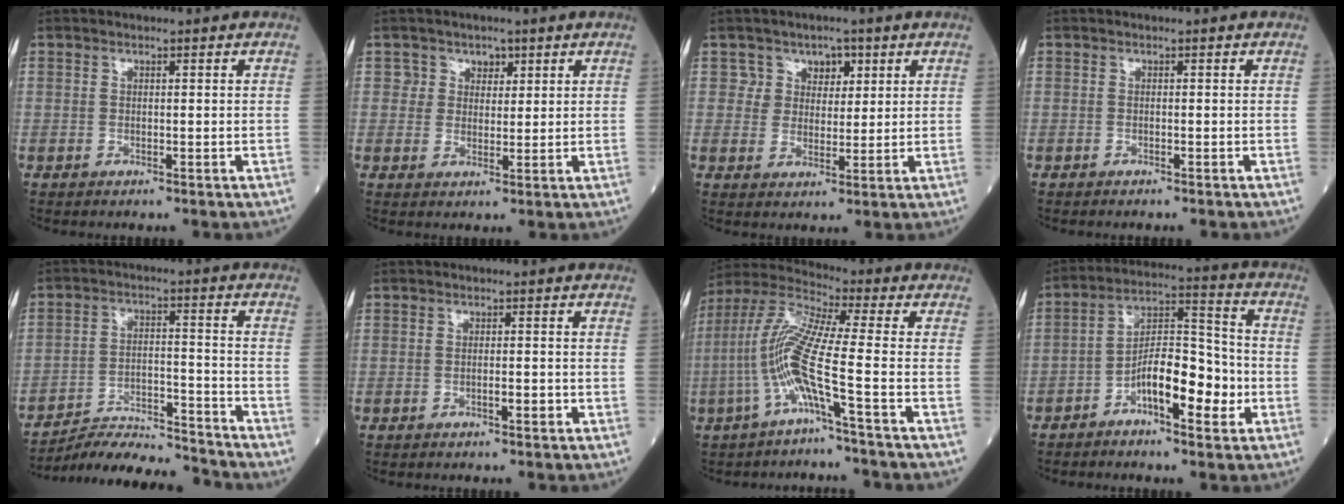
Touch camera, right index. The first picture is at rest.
{"total": 3.2, "force": [1.6, 2.8, 0.1], "torque": [0.018, -0.003, 0.019]}
{"total": 4.3, "force": [2.1, 3.7, 0.5], "torque": [0.010, 0.007, 0.031]}
{"total": 1.0, "force": [-0.8, 0.0, 0.5], "torque": [-0.005, -0.001, -0.007]}
{"total": 12.0, "force": [-11.9, -0.3, 1.7], "torque": [-0.029, 0.012, -0.204]}
{"total": 1.4, "force": [-0.7, 0.2, 1.2], "torque": [-0.020, 0.001, -0.011]}
{"total": 11.0, "force": [-3.5, -0.8, 10.4], "torque": [-0.233, 0.007, -0.080]}
{"total": 10.6, "force": [-4.1, 3.5, 9.1], "torque": [-0.156, 0.022, -0.071]}